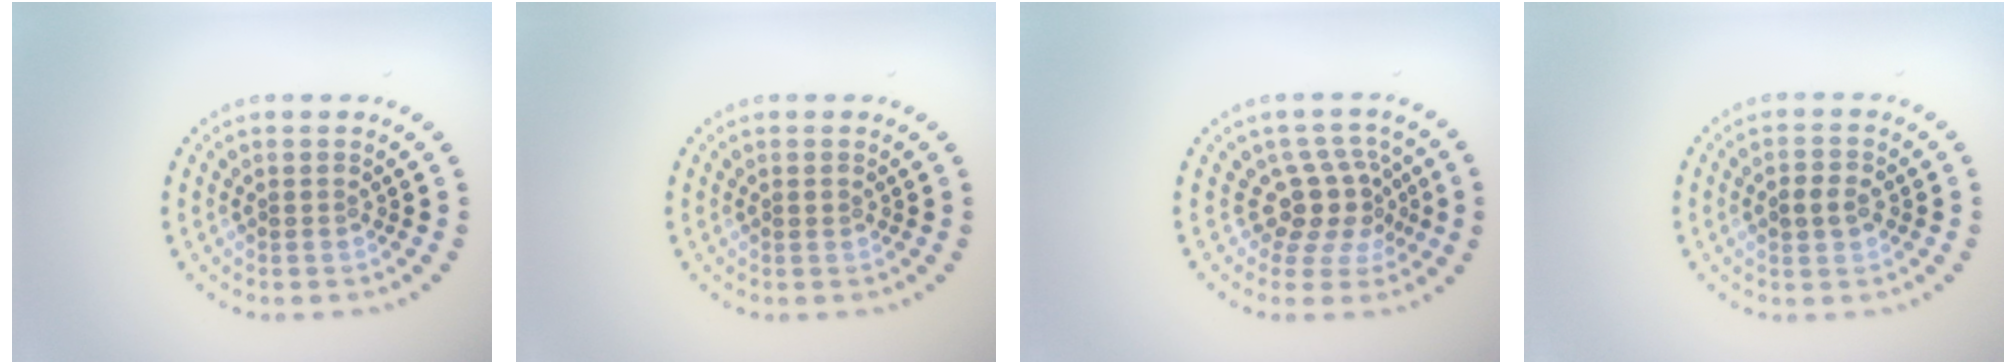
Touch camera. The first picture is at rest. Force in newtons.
{"total": 0.6, "press": 0.5, "slide": 0.2}
{"total": 3.9, "press": 2.8, "slide": 2.7}
{"total": 2.3, "press": 2.3, "slide": 0.2}